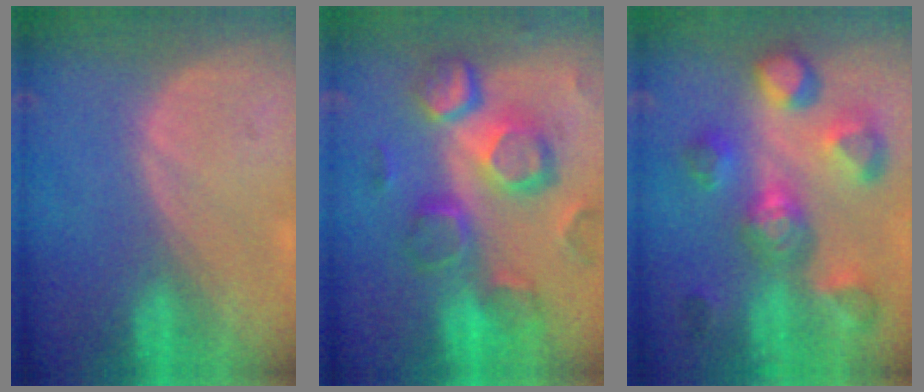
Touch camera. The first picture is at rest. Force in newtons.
{"total": 12.1, "press": 10.5, "slide": 6.0}
{"total": 11.1, "press": 10.1, "slide": 4.7}